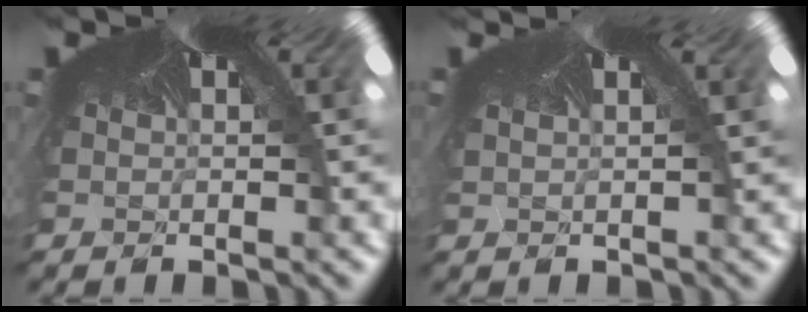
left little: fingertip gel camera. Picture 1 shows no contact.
{"total": 0.8, "force": [0.0, -0.4, -0.7], "torque": [-0.002, 0.008, -0.009]}